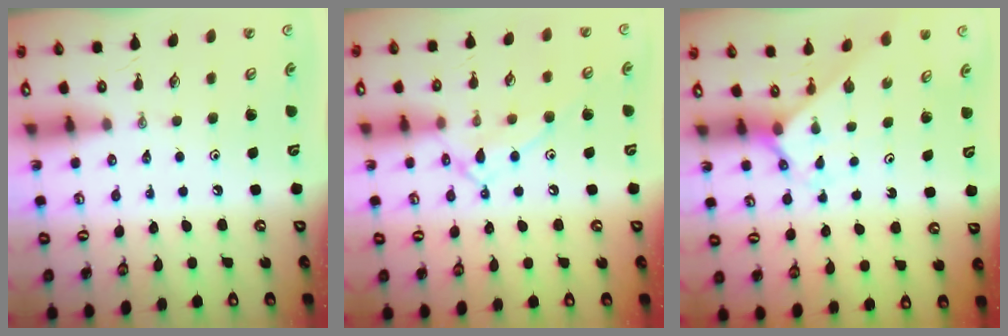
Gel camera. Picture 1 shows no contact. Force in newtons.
{"total": 11.3, "press": 11.3, "slide": 0.8}
{"total": 2.5, "press": 2.5, "slide": 0.2}